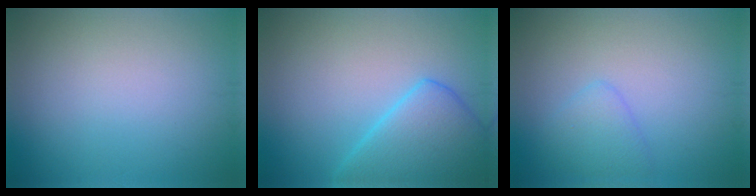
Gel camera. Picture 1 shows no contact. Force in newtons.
{"total": 6.1, "press": 6.0, "slide": 0.5}
{"total": 2.0, "press": 2.0, "slide": 0.2}